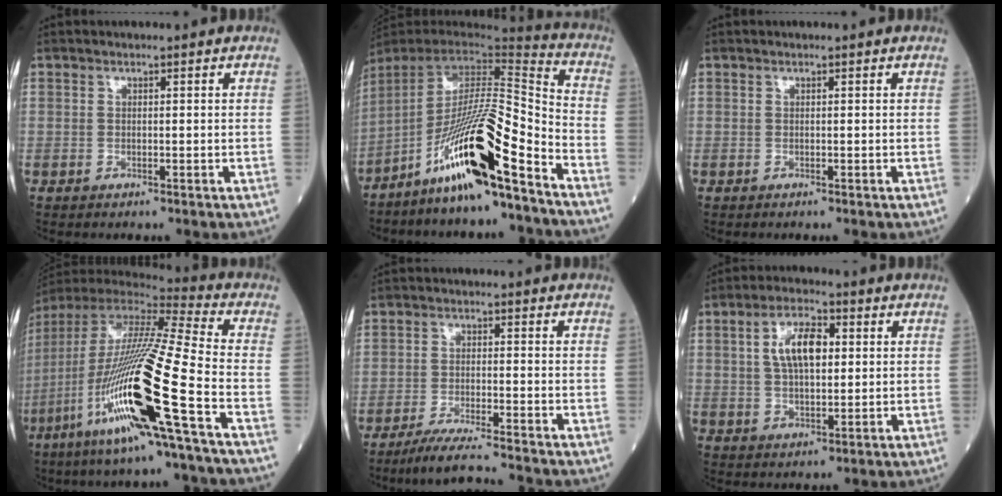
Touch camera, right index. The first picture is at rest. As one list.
[{"total": 18.7, "force": [-11.8, 0.9, 14.5], "torque": [-0.265, -0.016, -0.218]}, {"total": 0.0}, {"total": 20.4, "force": [-6.5, 0.2, 19.4], "torque": [-0.414, -0.028, -0.134]}, {"total": 7.6, "force": [-6.7, -1.3, 3.3], "torque": [-0.048, -0.026, -0.115]}, {"total": 7.9, "force": [1.9, 3.3, 7.0], "torque": [-0.132, 0.015, 0.035]}]